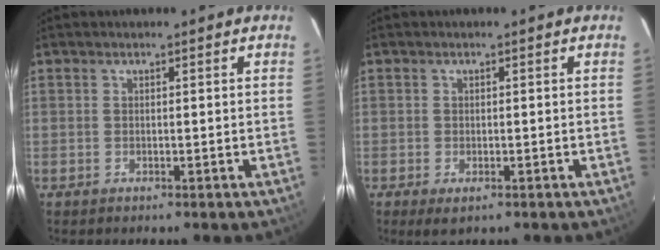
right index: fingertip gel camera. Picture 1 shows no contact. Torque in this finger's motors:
{"motor_torque": [0.24, -0.09, 0.06, 0.00]}